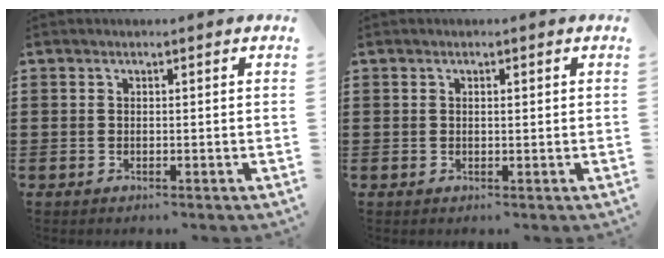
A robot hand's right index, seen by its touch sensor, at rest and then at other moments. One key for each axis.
{"total": 0.8, "fx": 0.1, "fy": 0.3, "fz": 0.7, "tx": -0.015, "ty": 0.000, "tz": 0.002}